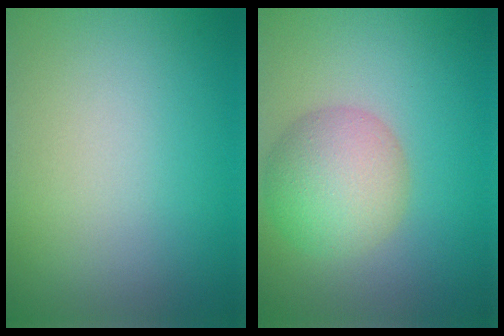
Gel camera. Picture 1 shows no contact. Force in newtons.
{"total": 5.4, "press": 5.4, "slide": 0.2}